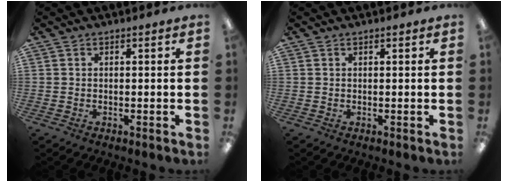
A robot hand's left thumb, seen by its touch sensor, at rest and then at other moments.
{"total": 0.0}